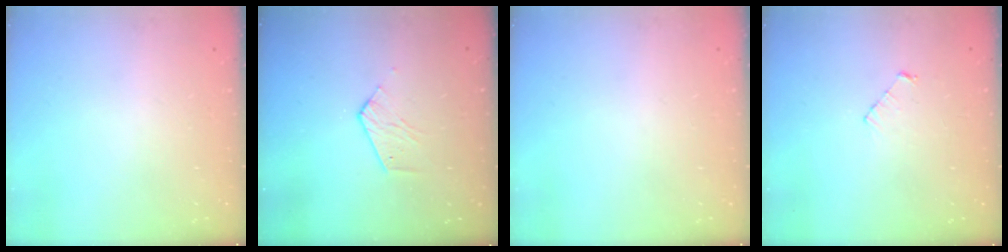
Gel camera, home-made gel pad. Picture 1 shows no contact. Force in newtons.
{"total": 3.6, "press": 3.6, "slide": 0.3}
{"total": 0.0}
{"total": 3.8, "press": 3.8, "slide": 0.4}